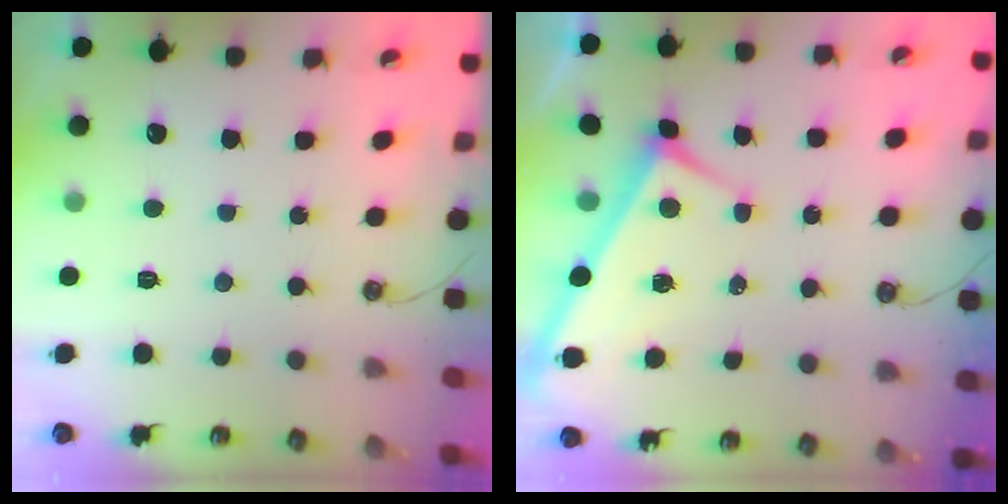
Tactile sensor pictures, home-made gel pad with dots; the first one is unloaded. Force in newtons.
{"total": 4.0, "press": 3.9, "slide": 0.7}